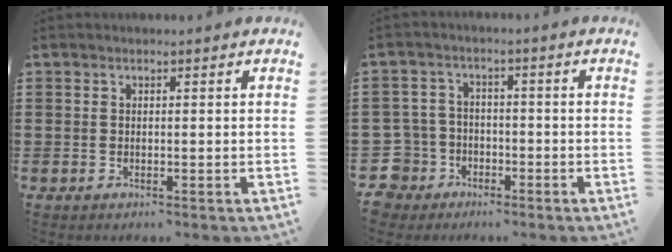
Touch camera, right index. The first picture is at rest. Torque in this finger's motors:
{"motor_torque": [-0.88, 1.25, 0.00, -0.04]}